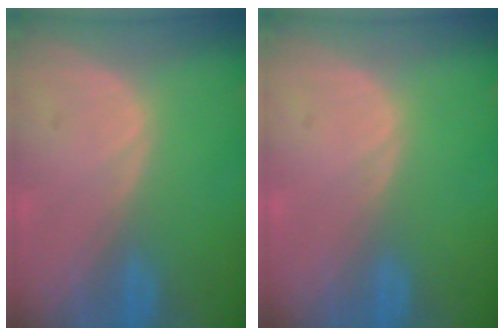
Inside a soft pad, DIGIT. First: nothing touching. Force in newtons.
{"total": 0.0}